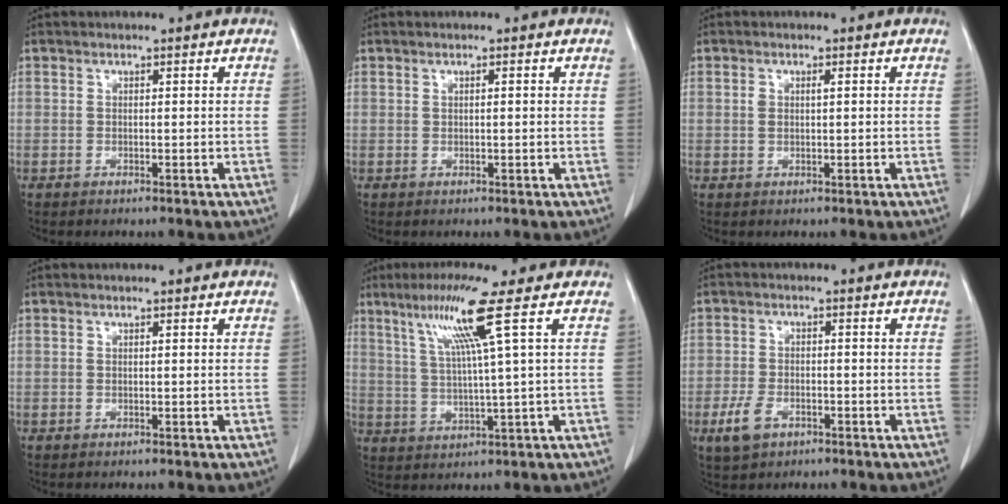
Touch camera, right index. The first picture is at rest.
{"total": 1.2, "force": [0.3, 0.4, 1.1], "torque": [-0.027, 0.005, 0.008]}
{"total": 2.3, "force": [0.4, 1.1, 1.9], "torque": [-0.046, 0.010, 0.009]}
{"total": 0.0}
{"total": 9.7, "force": [4.5, -1.9, 8.4], "torque": [-0.159, 0.010, 0.090]}
{"total": 5.5, "force": [-2.7, 3.2, 3.5], "torque": [-0.081, 0.001, -0.044]}